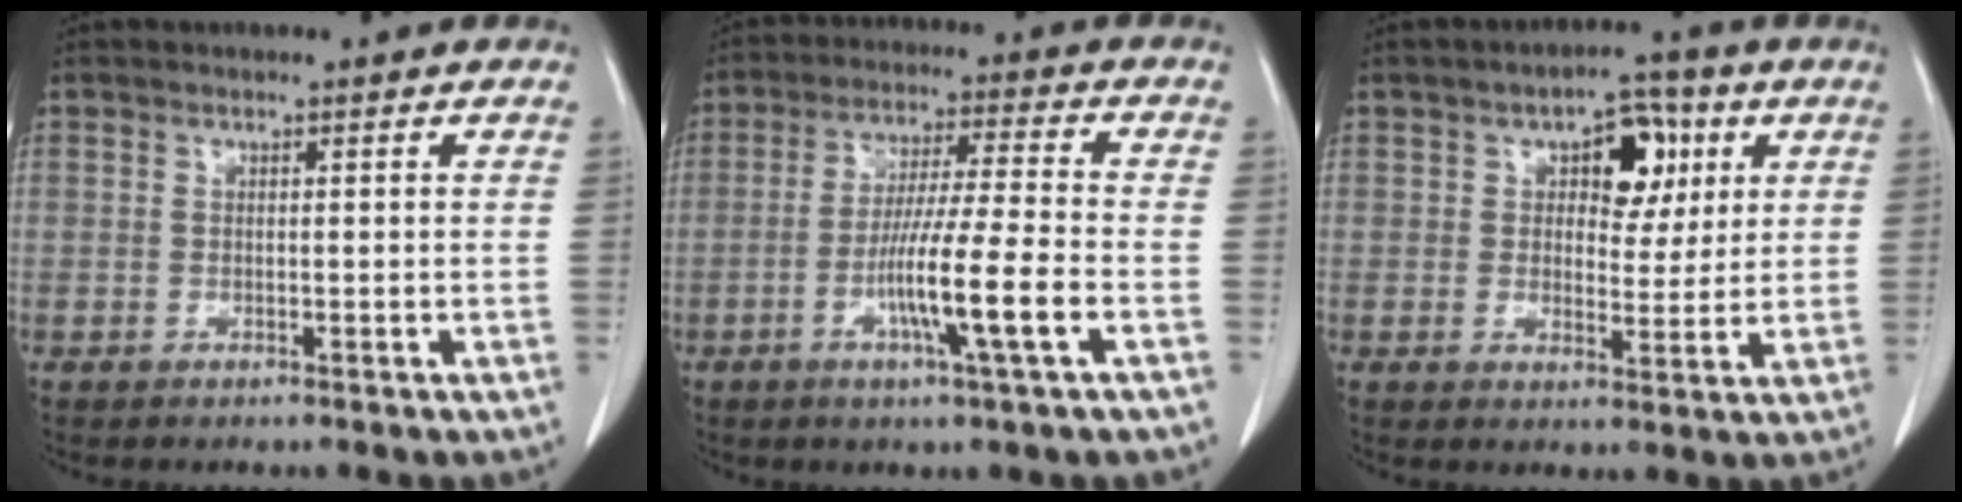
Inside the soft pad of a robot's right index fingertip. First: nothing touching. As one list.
[{"total": 8.8, "force": [-2.9, -0.5, 8.3], "torque": [-0.151, -0.007, -0.053]}, {"total": 7.2, "force": [2.6, 3.8, 5.6], "torque": [-0.070, 0.018, 0.038]}]